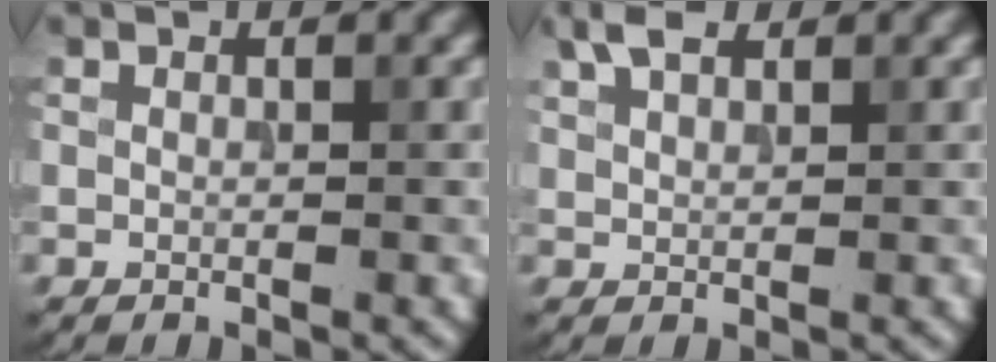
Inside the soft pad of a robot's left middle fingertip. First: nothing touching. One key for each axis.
{"total": 3.0, "fx": 2.1, "fy": 1.3, "fz": 1.7, "tx": -0.038, "ty": 0.011, "tz": 0.042}